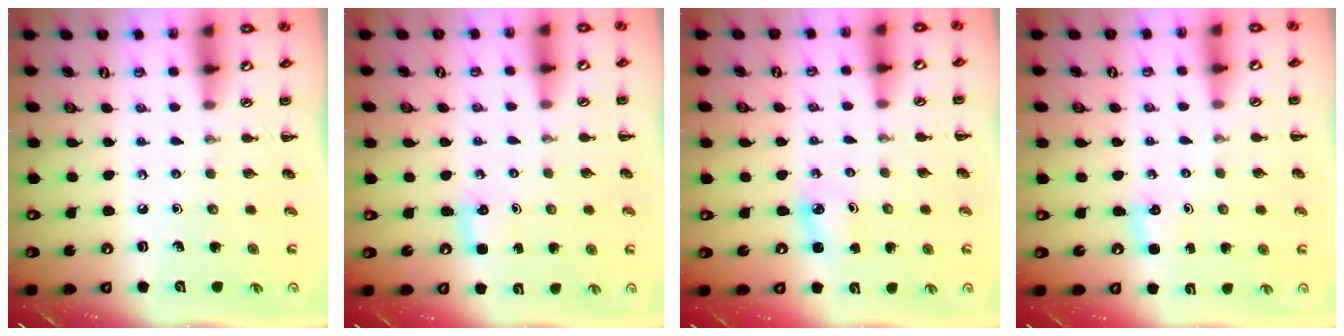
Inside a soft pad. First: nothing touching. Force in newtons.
{"total": 2.4, "press": 2.3, "slide": 0.7}
{"total": 2.6, "press": 2.6, "slide": 0.4}
{"total": 2.4, "press": 2.3, "slide": 0.7}